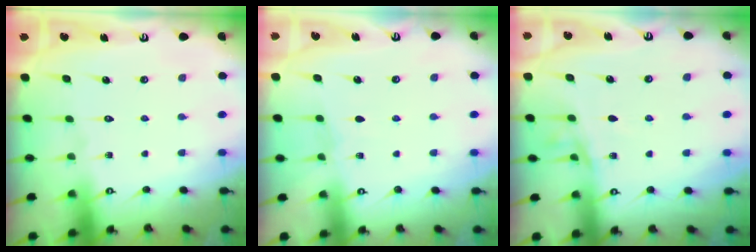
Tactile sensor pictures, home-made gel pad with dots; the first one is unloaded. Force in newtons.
{"total": 2.0, "press": 2.0, "slide": 0.3}
{"total": 7.1, "press": 6.8, "slide": 2.0}